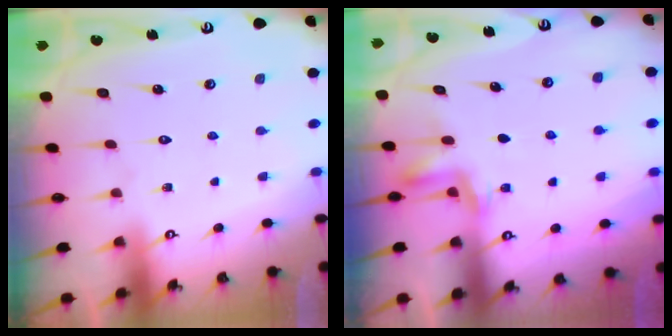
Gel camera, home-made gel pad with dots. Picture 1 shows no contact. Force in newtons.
{"total": 3.0, "press": 2.9, "slide": 0.6}